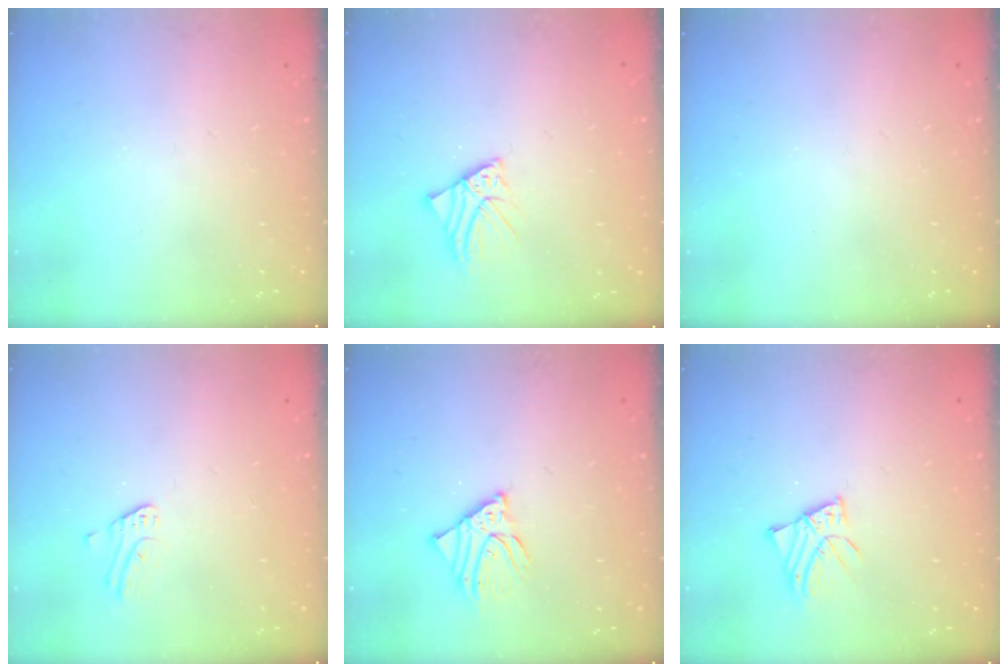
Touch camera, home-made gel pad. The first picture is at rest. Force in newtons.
{"total": 4.1, "press": 4.1, "slide": 0.6}
{"total": 0.0}
{"total": 2.6, "press": 2.6, "slide": 0.3}
{"total": 6.1, "press": 6.1, "slide": 0.6}
{"total": 3.0, "press": 3.0, "slide": 0.5}